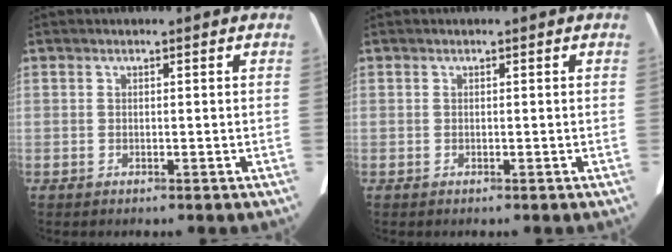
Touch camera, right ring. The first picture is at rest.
{"total": 0.0}